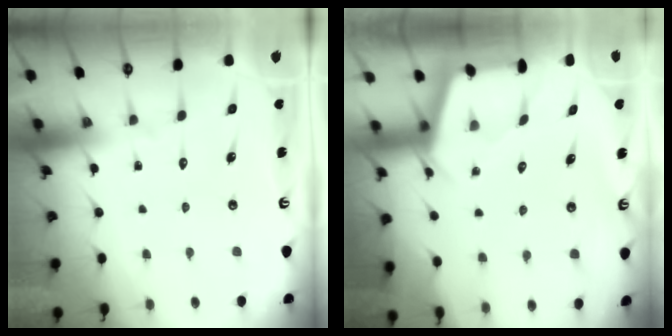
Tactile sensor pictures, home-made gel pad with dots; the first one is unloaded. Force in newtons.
{"total": 2.4, "press": 2.4, "slide": 0.3}